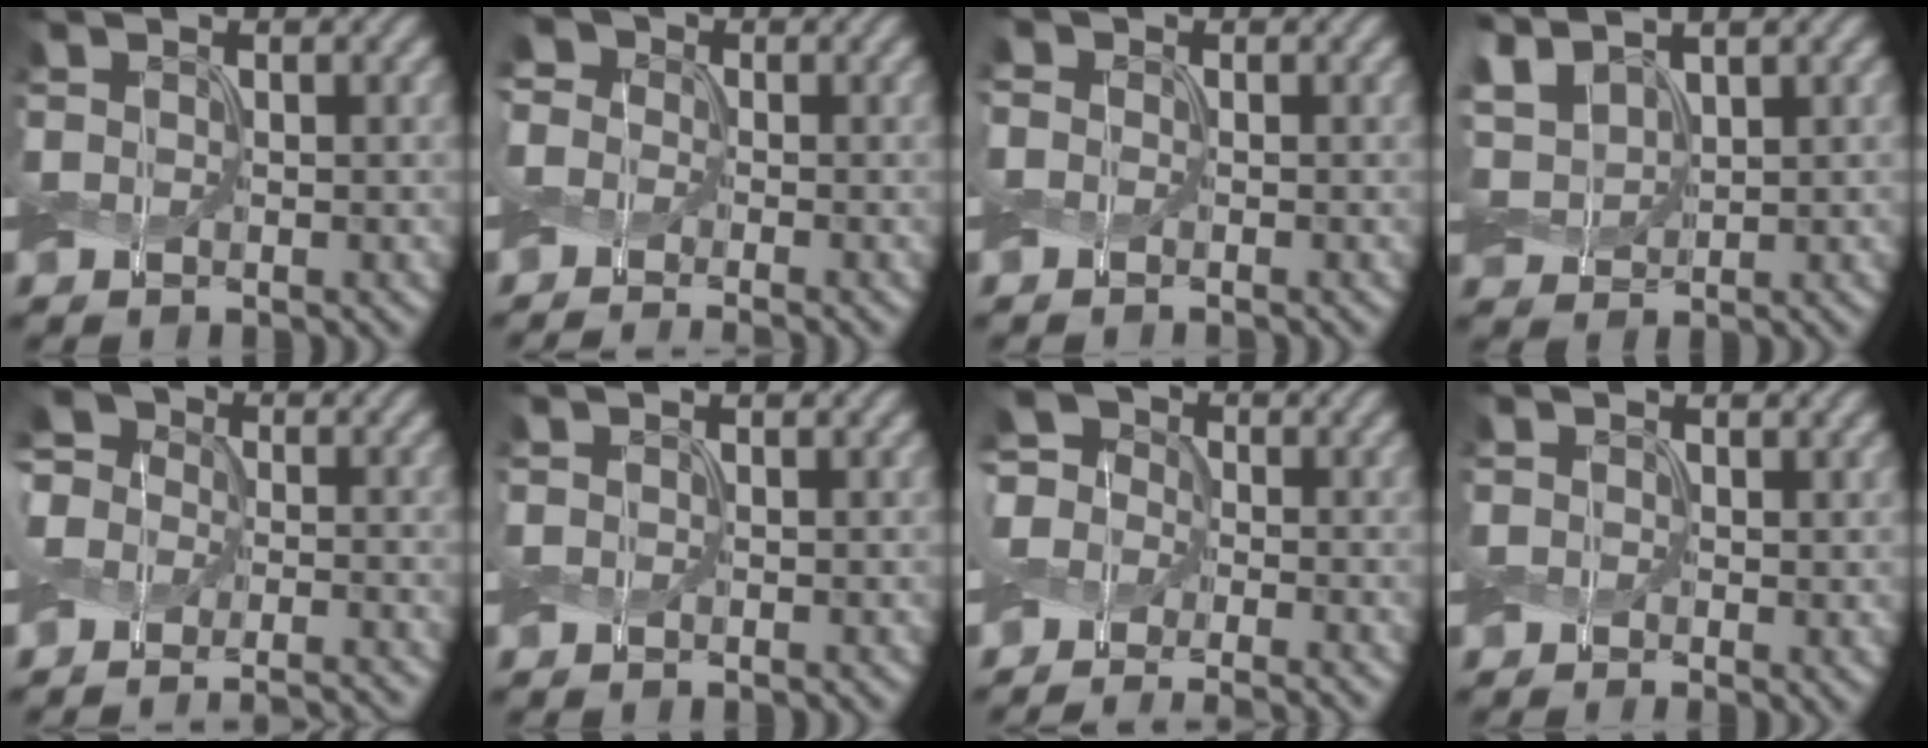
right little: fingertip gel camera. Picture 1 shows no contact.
{"total": 5.6, "force": [-1.0, 4.6, 3.1], "torque": [-0.056, 0.008, -0.050]}
{"total": 1.0, "force": [-0.1, 0.9, 0.4], "torque": [-0.004, 0.006, -0.010]}
{"total": 3.6, "force": [2.0, 2.0, 2.2], "torque": [-0.061, 0.014, 0.035]}
{"total": 8.3, "force": [-5.2, 5.5, 3.5], "torque": [-0.038, 0.005, -0.095]}
{"total": 0.0}
{"total": 7.9, "force": [-4.6, 5.3, 3.7], "torque": [-0.057, 0.008, -0.094]}
{"total": 0.9, "force": [0.4, 0.7, 0.3], "torque": [-0.005, 0.000, 0.005]}